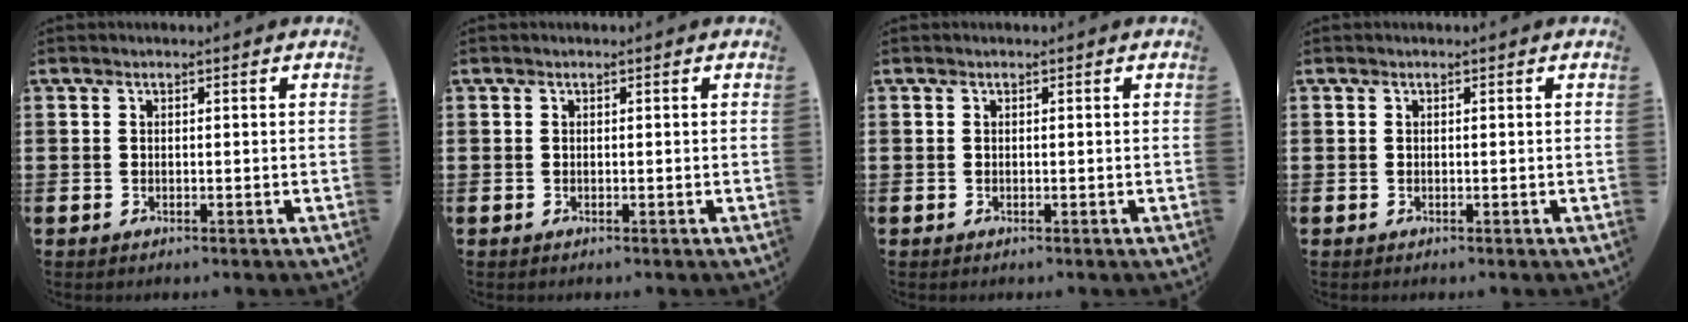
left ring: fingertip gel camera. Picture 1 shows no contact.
{"total": 0.0}
{"total": 0.0}
{"total": 0.0}